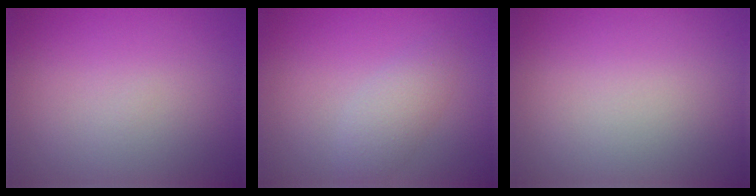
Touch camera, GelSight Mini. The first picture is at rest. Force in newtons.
{"total": 2.4, "press": 2.4, "slide": 0.0}
{"total": 0.0}